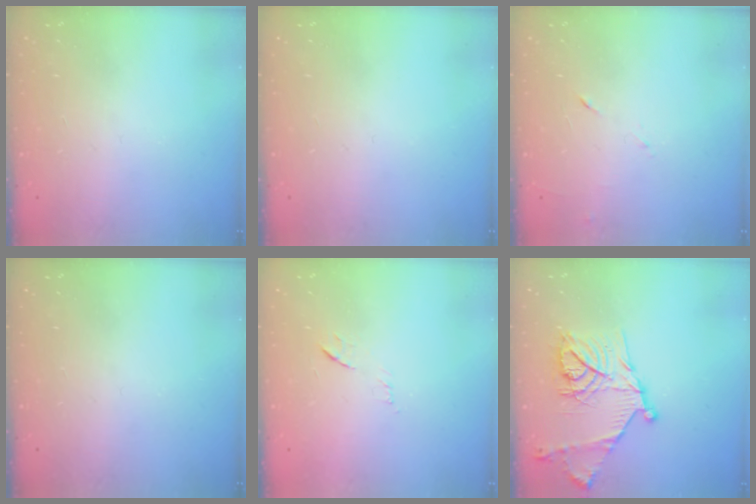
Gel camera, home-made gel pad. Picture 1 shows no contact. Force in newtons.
{"total": 0.0}
{"total": 3.9, "press": 3.8, "slide": 0.8}
{"total": 0.0}
{"total": 8.1, "press": 8.0, "slide": 0.7}
{"total": 17.5, "press": 17.5, "slide": 1.2}